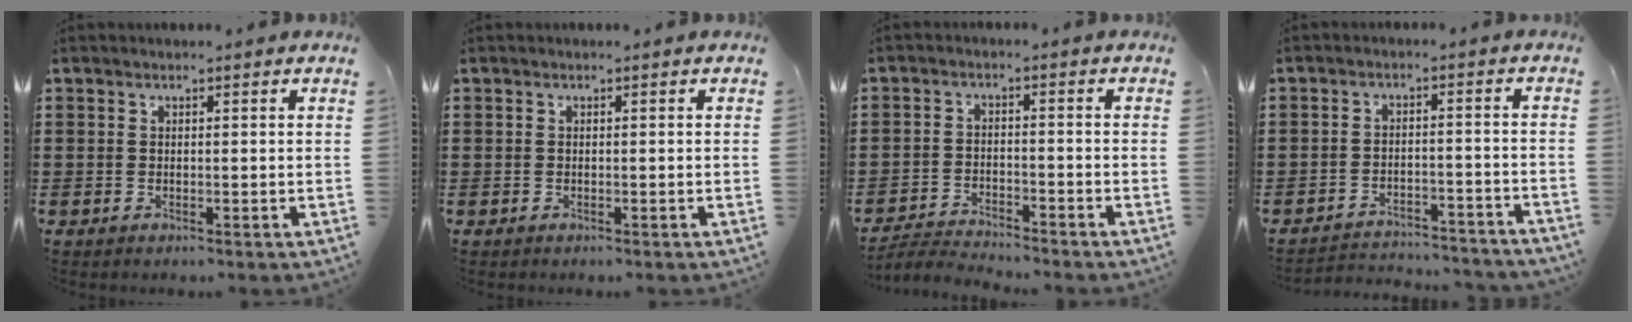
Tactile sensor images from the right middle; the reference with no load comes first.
{"total": 0.0}
{"total": 3.2, "force": [-3.2, 0.1, 0.4], "torque": [-0.019, -0.001, -0.071]}
{"total": 3.3, "force": [-3.3, 0.2, 0.5], "torque": [-0.014, 0.001, -0.069]}